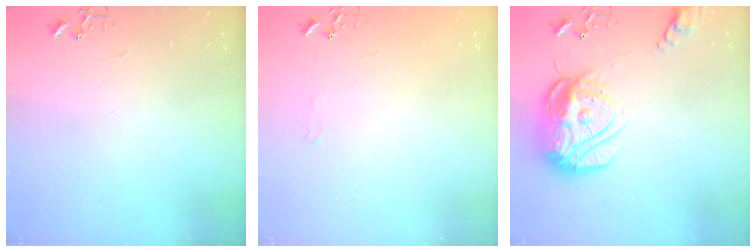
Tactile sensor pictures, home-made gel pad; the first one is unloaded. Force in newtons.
{"total": 6.4, "press": 6.4, "slide": 0.8}
{"total": 18.8, "press": 18.8, "slide": 1.8}